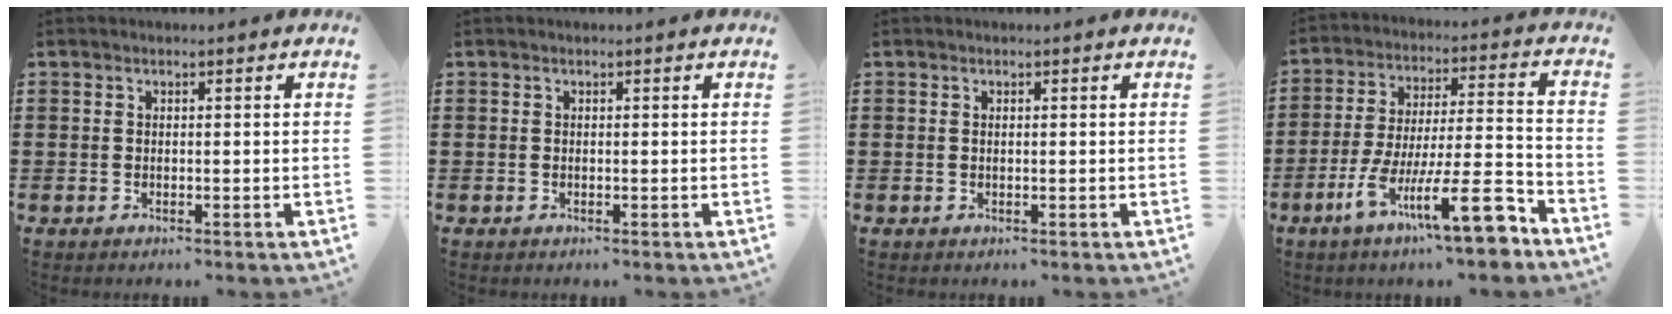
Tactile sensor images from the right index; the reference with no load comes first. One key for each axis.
{"total": 0.0}
{"total": 0.0}
{"total": 16.7, "fx": -9.9, "fy": 3.0, "fz": 13.1, "tx": -0.225, "ty": 0.027, "tz": -0.166}